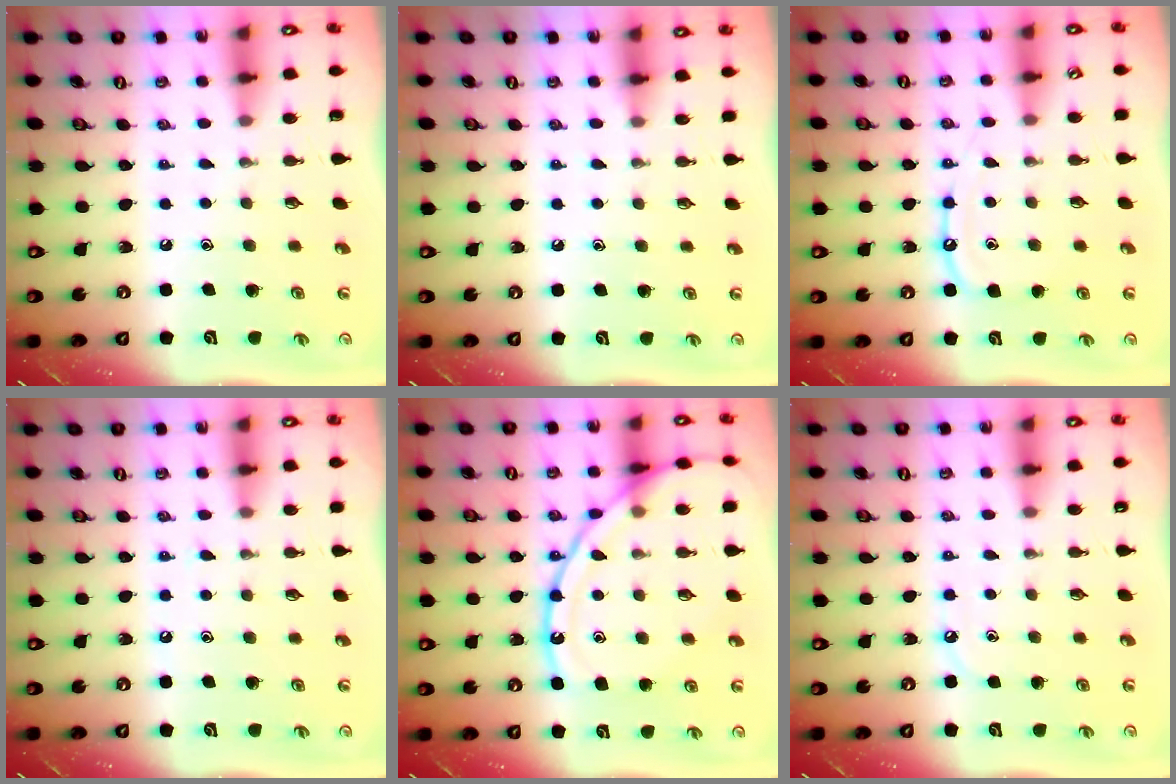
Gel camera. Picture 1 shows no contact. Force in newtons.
{"total": 3.0, "press": 2.9, "slide": 0.5}
{"total": 9.5, "press": 9.5, "slide": 1.0}
{"total": 7.6, "press": 7.6, "slide": 0.8}
{"total": 16.1, "press": 16.0, "slide": 1.6}
{"total": 3.6, "press": 3.5, "slide": 0.5}